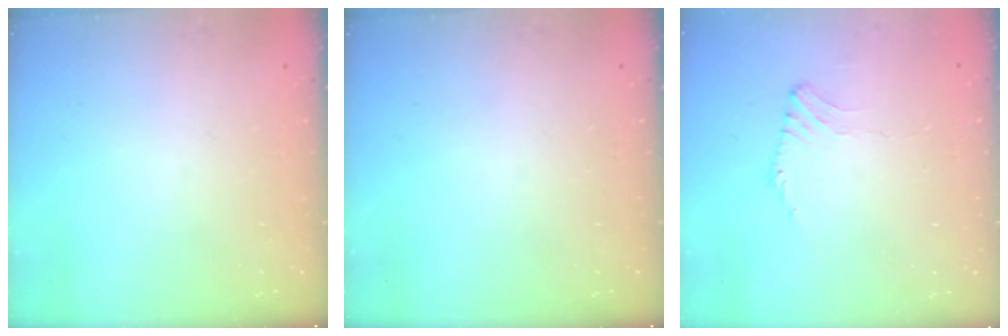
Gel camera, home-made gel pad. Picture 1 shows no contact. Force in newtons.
{"total": 0.0}
{"total": 0.0}